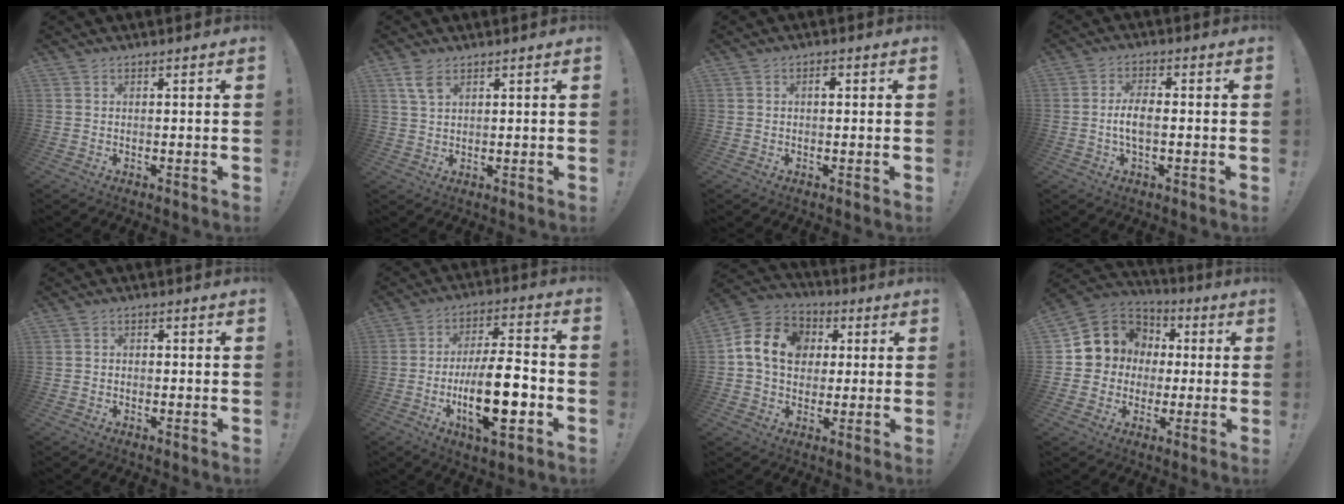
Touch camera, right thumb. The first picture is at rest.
{"total": 4.6, "force": [2.7, 1.9, 3.2], "torque": [-0.051, -0.013, 0.049]}
{"total": 1.6, "force": [0.0, 0.9, 1.3], "torque": [-0.021, 0.004, -0.005]}
{"total": 5.9, "force": [-1.1, 2.5, 5.3], "torque": [-0.104, 0.004, -0.020]}
{"total": 1.5, "force": [-1.1, 0.9, 0.5], "torque": [-0.014, 0.009, -0.019]}
{"total": 18.1, "force": [-5.4, 6.0, 16.2], "torque": [-0.279, 0.012, -0.090]}
{"total": 14.0, "force": [2.5, 11.4, 7.8], "torque": [-0.133, 0.014, 0.055]}
{"total": 9.5, "force": [0.8, 9.2, 2.4], "torque": [-0.039, 0.002, 0.030]}